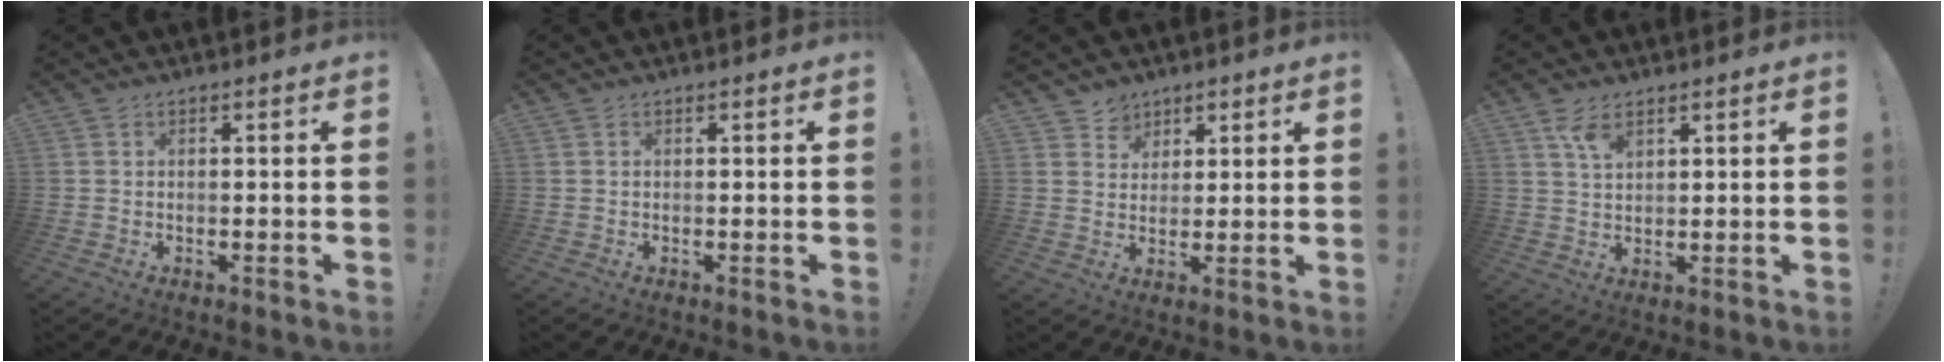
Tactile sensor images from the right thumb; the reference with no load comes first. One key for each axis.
{"total": 0.0}
{"total": 4.7, "fx": 2.9, "fy": 3.8, "fz": 0.2, "tx": -0.001, "ty": -0.022, "tz": 0.054}
{"total": 4.9, "fx": 3.0, "fy": 2.3, "fz": 3.1, "tx": -0.051, "ty": -0.013, "tz": 0.054}